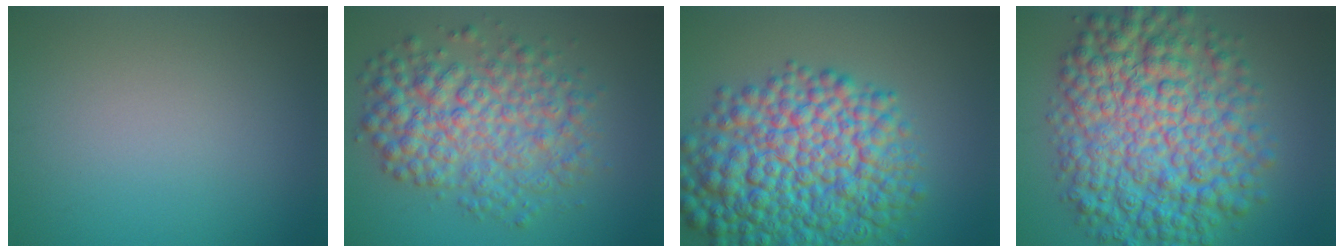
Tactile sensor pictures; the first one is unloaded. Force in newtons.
{"total": 7.4, "press": 7.4, "slide": 0.1}
{"total": 12.0, "press": 12.0, "slide": 0.2}
{"total": 11.9, "press": 11.9, "slide": 0.1}